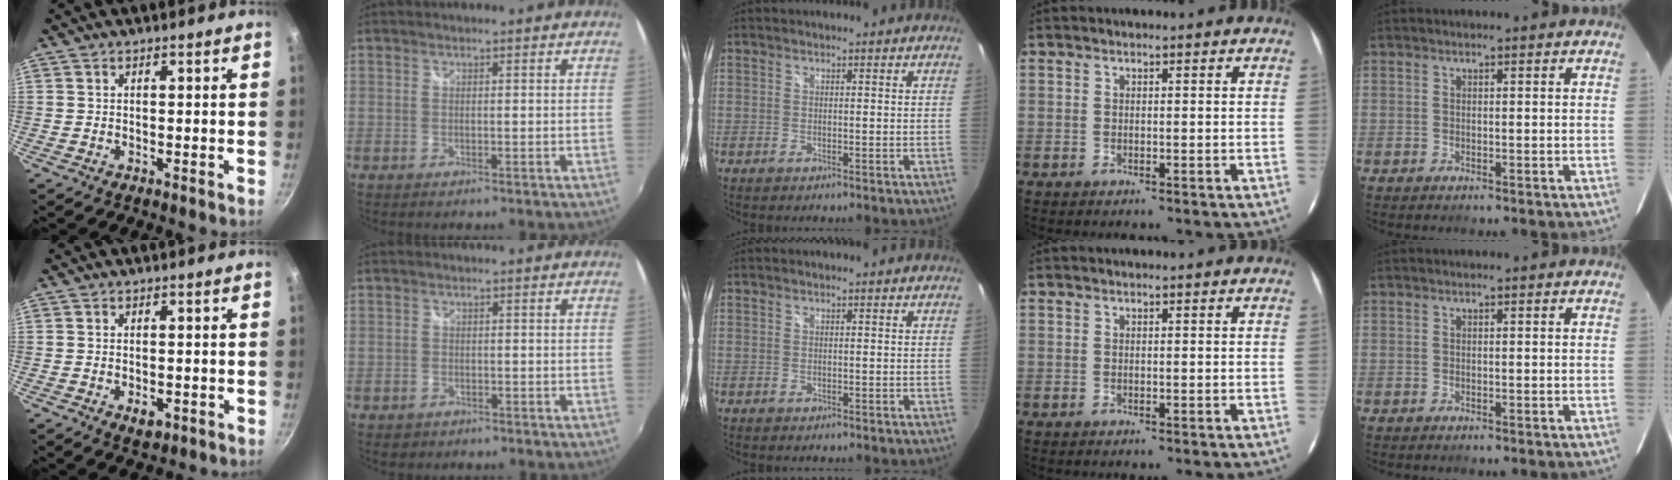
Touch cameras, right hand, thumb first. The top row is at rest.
{"thumb": {"total": 3.0, "force": [-1.0, 1.9, 2.1], "torque": [-0.029, -0.001, -0.011]}, "index": {"total": 2.3, "force": [-1.2, 1.8, 0.6], "torque": [-0.017, -0.002, -0.018]}}